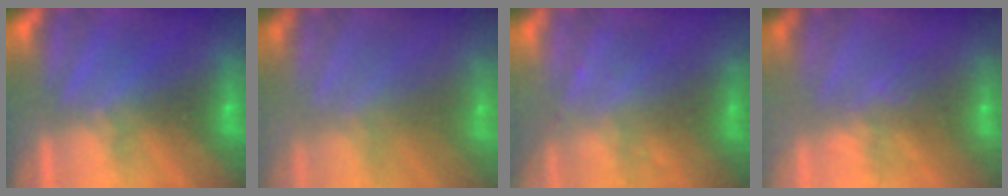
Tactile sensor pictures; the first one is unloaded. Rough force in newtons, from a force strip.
{"total": 2.0}
{"total": 2.3}
{"total": 2.9}